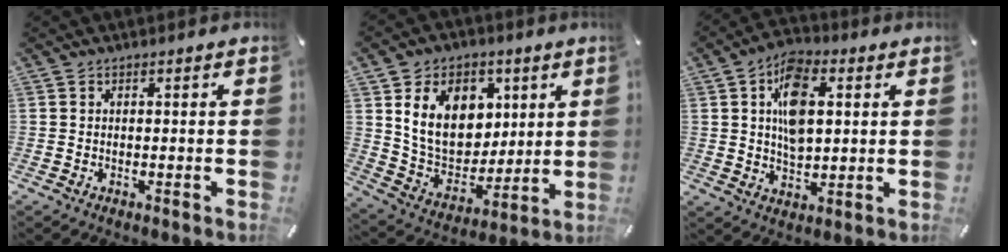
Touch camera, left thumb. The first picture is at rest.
{"total": 16.5, "force": [5.3, 12.9, 8.9], "torque": [-0.157, -0.011, 0.105]}
{"total": 11.4, "force": [2.8, 7.1, 8.5], "torque": [-0.134, 0.001, 0.050]}